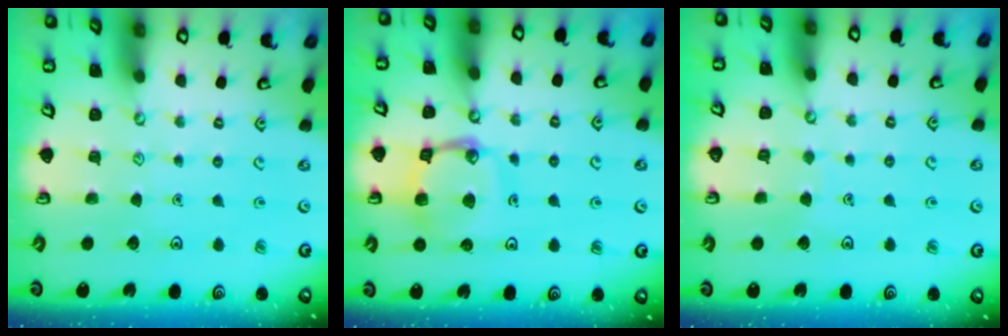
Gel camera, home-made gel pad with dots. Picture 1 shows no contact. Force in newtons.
{"total": 13.4, "press": 13.4, "slide": 1.3}
{"total": 2.4, "press": 2.4, "slide": 0.2}